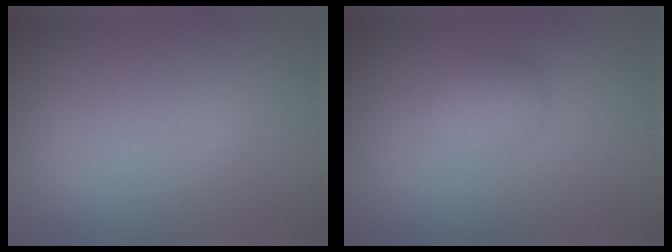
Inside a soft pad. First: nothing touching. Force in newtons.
{"total": 2.1, "press": 2.1, "slide": 0.0}